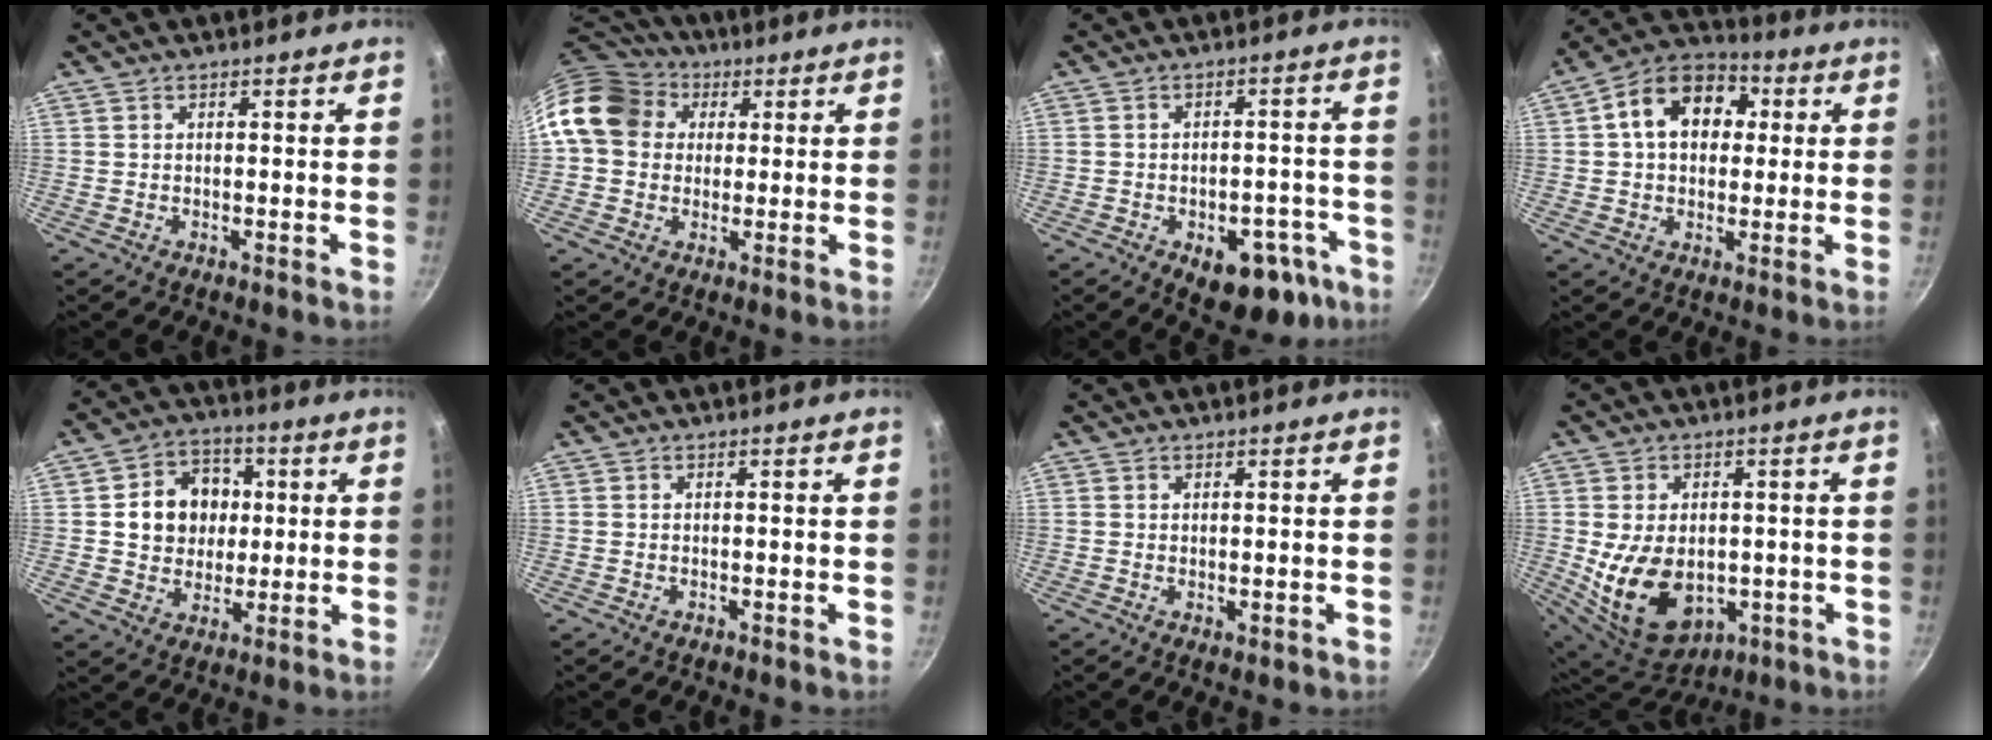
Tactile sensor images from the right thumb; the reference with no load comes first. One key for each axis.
{"total": 14.0, "fx": 3.4, "fy": 11.8, "fz": 6.8, "tx": -0.098, "ty": 0.025, "tz": 0.047}
{"total": 12.9, "fx": -6.3, "fy": 7.6, "fz": 8.3, "tx": -0.052, "ty": 0.031, "tz": -0.069}
{"total": 14.5, "fx": 2.9, "fy": 10.6, "fz": 9.4, "tx": -0.120, "ty": 0.026, "tz": 0.028}
{"total": 12.0, "fx": 1.7, "fy": 10.3, "fz": 6.0, "tx": -0.058, "ty": 0.008, "tz": 0.024}
{"total": 0.0}
{"total": 0.7, "fx": 0.2, "fy": 0.3, "fz": 0.7, "tx": -0.009, "ty": -0.006, "tz": 0.001}
{"total": 15.5, "fx": -1.8, "fy": 10.8, "fz": 11.0, "tx": -0.178, "ty": -0.011, "tz": -0.005}